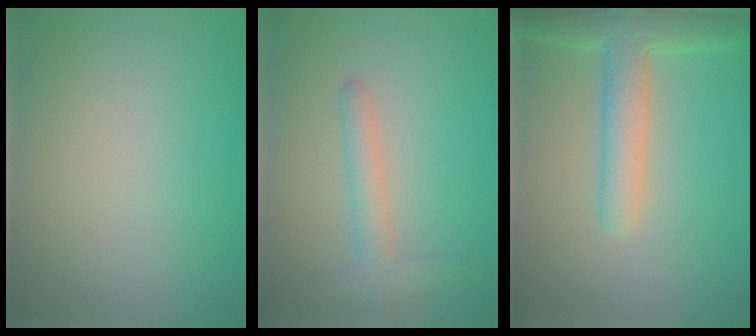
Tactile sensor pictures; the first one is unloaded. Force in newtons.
{"total": 2.4, "press": 2.4, "slide": 0.2}
{"total": 4.5, "press": 4.5, "slide": 0.5}